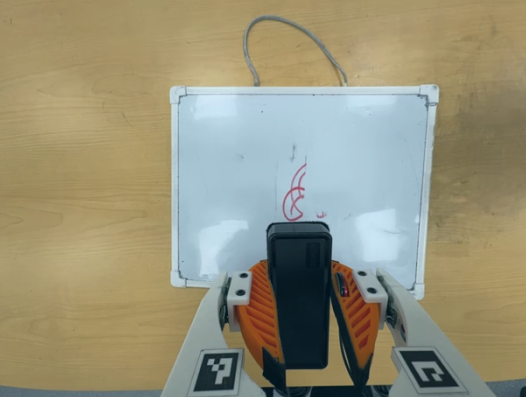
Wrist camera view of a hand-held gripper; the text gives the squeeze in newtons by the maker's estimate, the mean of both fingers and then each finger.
{"total": 9.6, "left": 8.1, "right": 11.2}